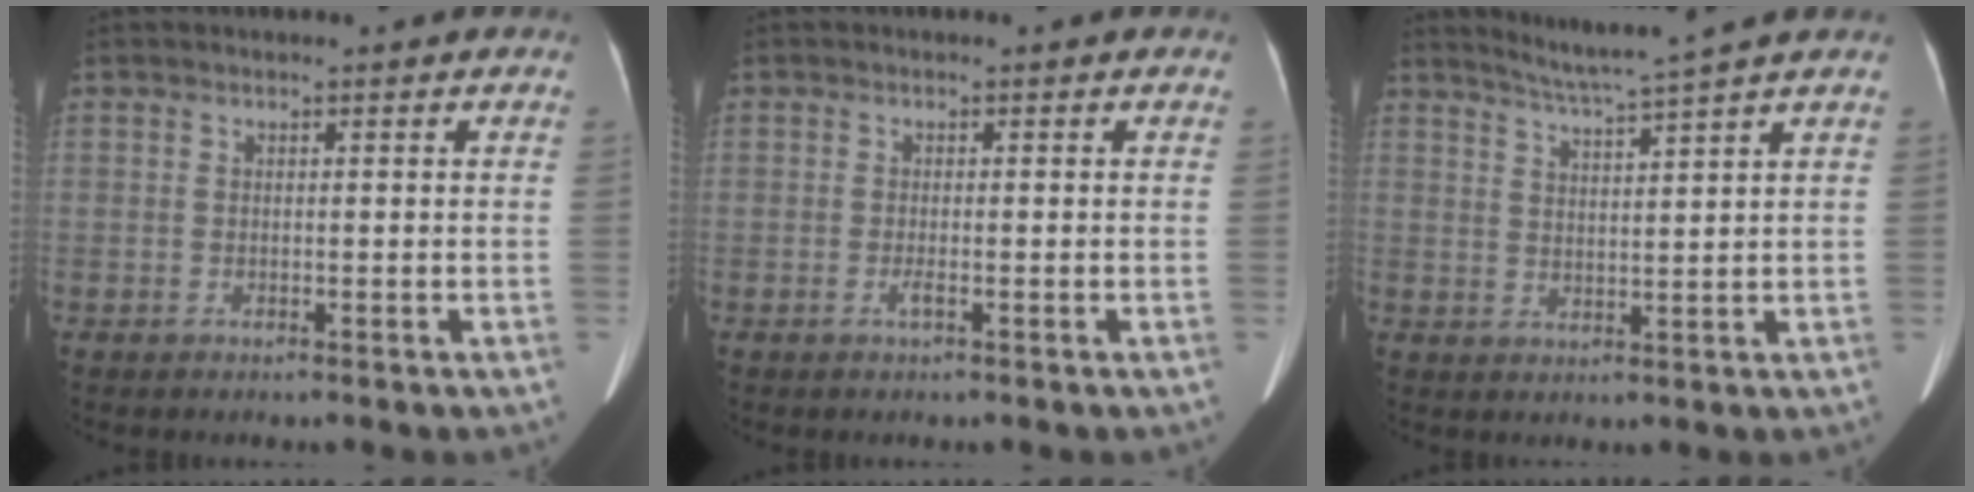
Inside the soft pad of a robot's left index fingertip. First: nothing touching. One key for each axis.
{"total": 0.8, "fx": -0.4, "fy": -0.1, "fz": 0.7, "tx": -0.018, "ty": -0.002, "tz": -0.007}
{"total": 6.0, "fx": 5.2, "fy": -2.1, "fz": 2.1, "tx": -0.043, "ty": -0.008, "tz": 0.093}